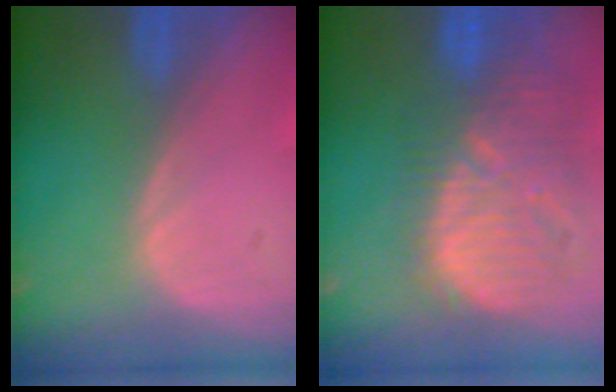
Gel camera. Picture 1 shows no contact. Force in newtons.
{"total": 12.2, "press": 11.3, "slide": 4.5}